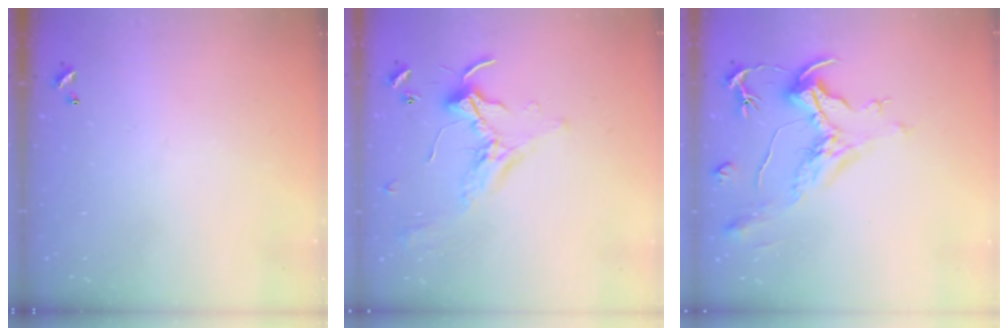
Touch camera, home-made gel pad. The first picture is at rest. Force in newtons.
{"total": 1.7, "press": 1.6, "slide": 0.2}
{"total": 2.0, "press": 1.5, "slide": 1.3}